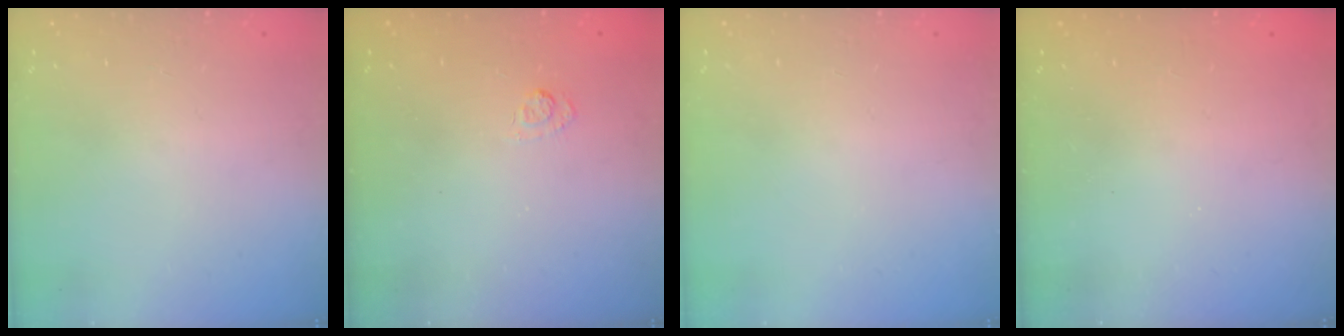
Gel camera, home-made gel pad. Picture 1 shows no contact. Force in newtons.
{"total": 2.7, "press": 2.3, "slide": 1.5}
{"total": 0.0}
{"total": 2.4, "press": 2.2, "slide": 0.8}